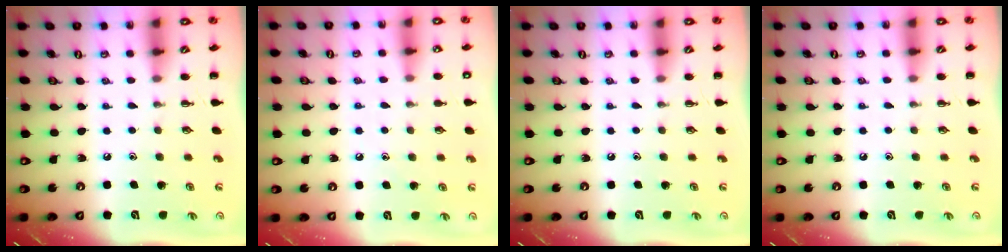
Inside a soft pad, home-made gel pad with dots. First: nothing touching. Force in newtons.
{"total": 7.2, "press": 6.8, "slide": 2.3}
{"total": 0.0}
{"total": 4.0, "press": 3.8, "slide": 1.2}